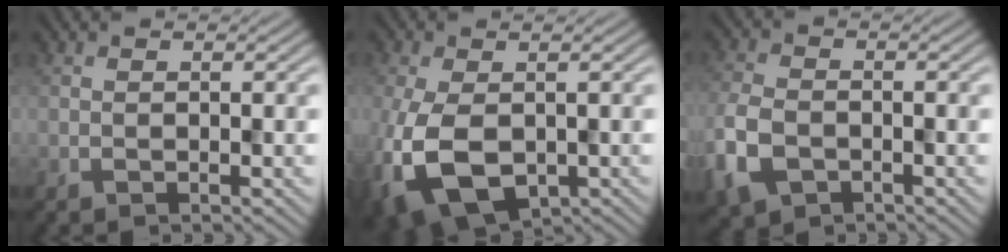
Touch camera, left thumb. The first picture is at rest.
{"total": 10.4, "force": [-3.4, 6.1, 7.7], "torque": [-0.193, -0.027, -0.056]}
{"total": 6.7, "force": [-3.2, 4.3, 4.0], "torque": [-0.111, -0.011, -0.070]}